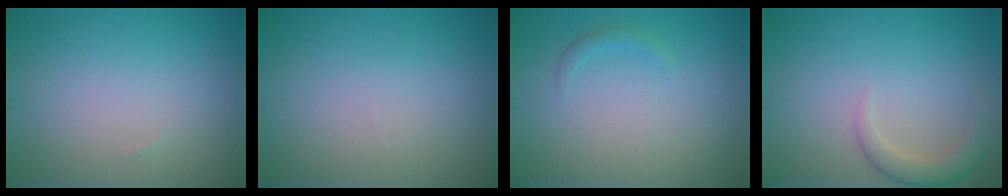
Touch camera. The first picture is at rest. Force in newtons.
{"total": 0.0}
{"total": 0.8, "press": 0.8, "slide": 0.1}
{"total": 2.8, "press": 2.7, "slide": 0.2}